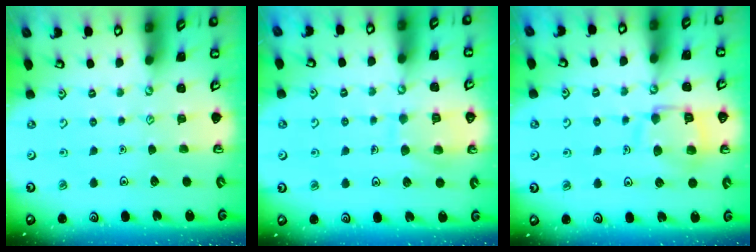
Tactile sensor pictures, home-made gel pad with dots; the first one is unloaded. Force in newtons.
{"total": 8.6, "press": 8.6, "slide": 0.8}
{"total": 13.0, "press": 13.0, "slide": 1.3}